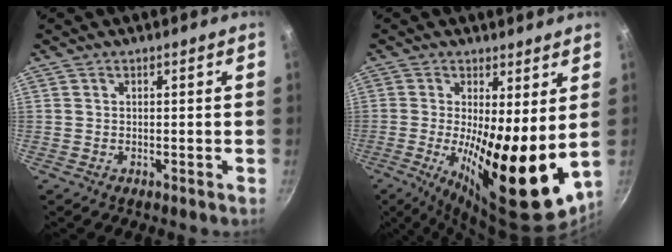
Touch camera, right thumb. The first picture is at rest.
{"total": 18.4, "force": [-0.2, 6.0, 17.3], "torque": [-0.251, -0.037, 0.003]}